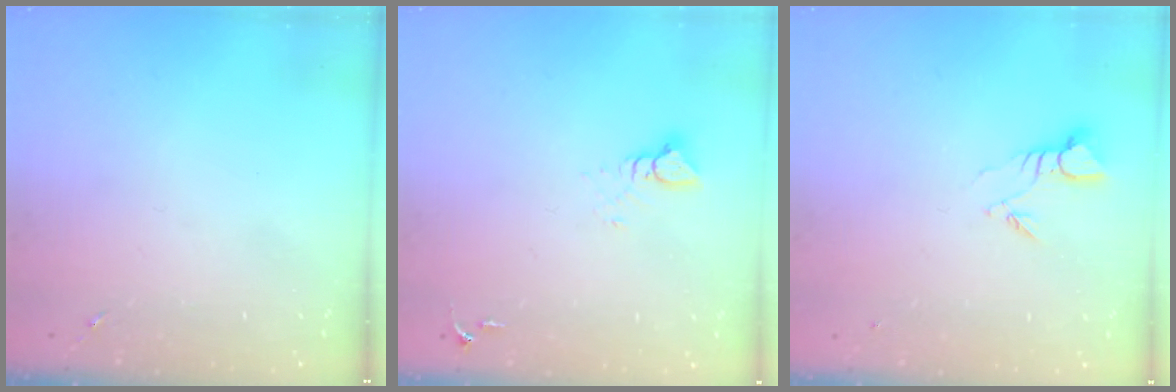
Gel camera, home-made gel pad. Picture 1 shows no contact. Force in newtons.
{"total": 3.5, "press": 3.5, "slide": 0.2}
{"total": 3.8, "press": 3.8, "slide": 0.3}